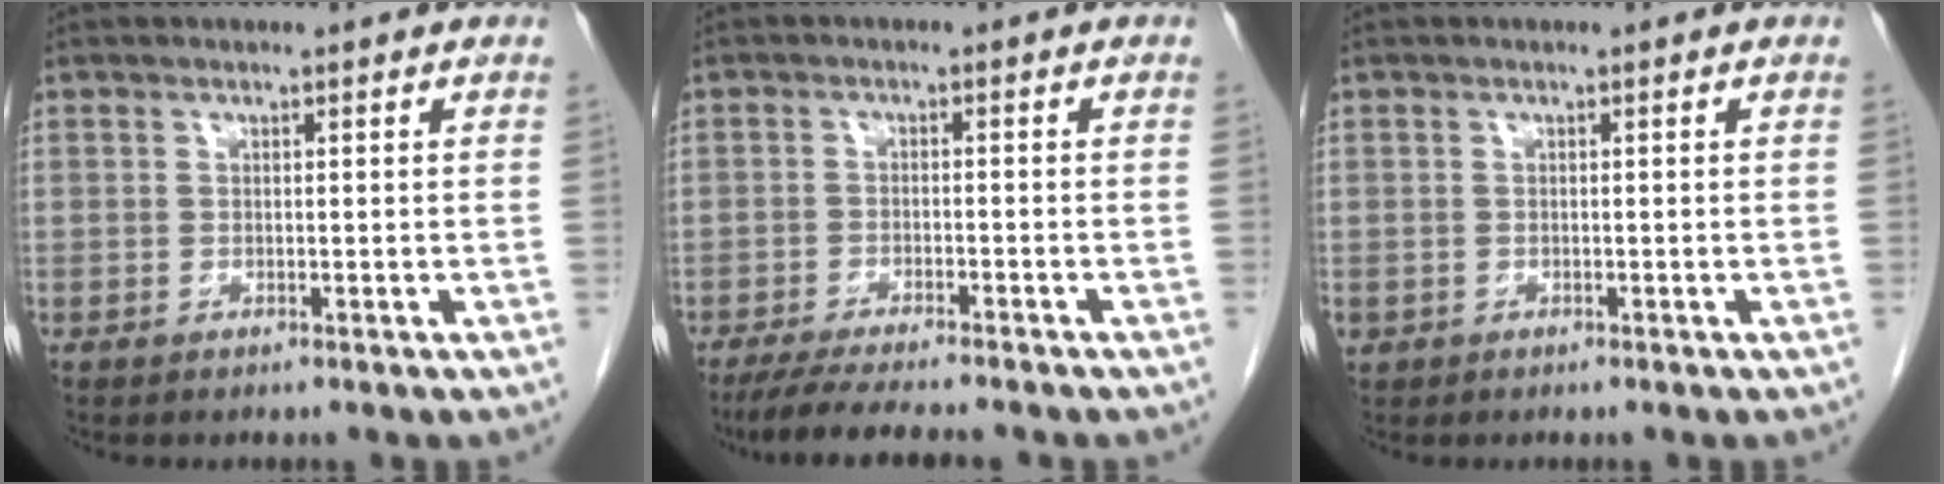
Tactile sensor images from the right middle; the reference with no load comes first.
{"total": 9.0, "force": [-7.7, 0.7, 4.5], "torque": [-0.069, -0.020, -0.122]}
{"total": 0.6, "force": [-0.2, 0.6, 0.2], "torque": [-0.004, 0.002, 0.002]}